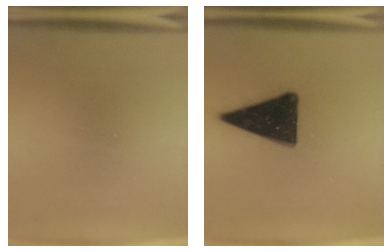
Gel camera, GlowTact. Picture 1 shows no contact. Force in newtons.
{"total": 15.8}